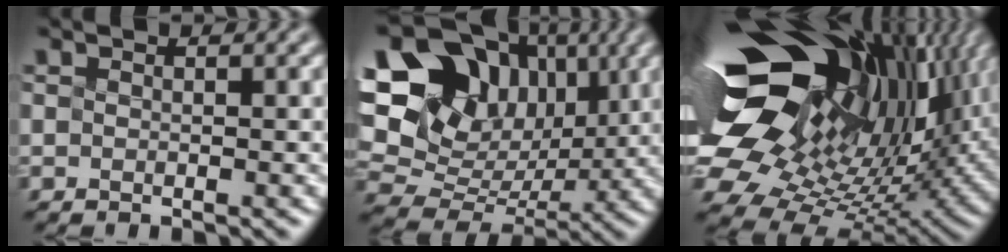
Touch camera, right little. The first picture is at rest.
{"total": 17.5, "force": [6.1, 13.8, 8.8], "torque": [-0.195, 0.056, 0.130]}
{"total": 18.7, "force": [6.8, 10.6, 13.8], "torque": [-0.266, 0.007, 0.133]}